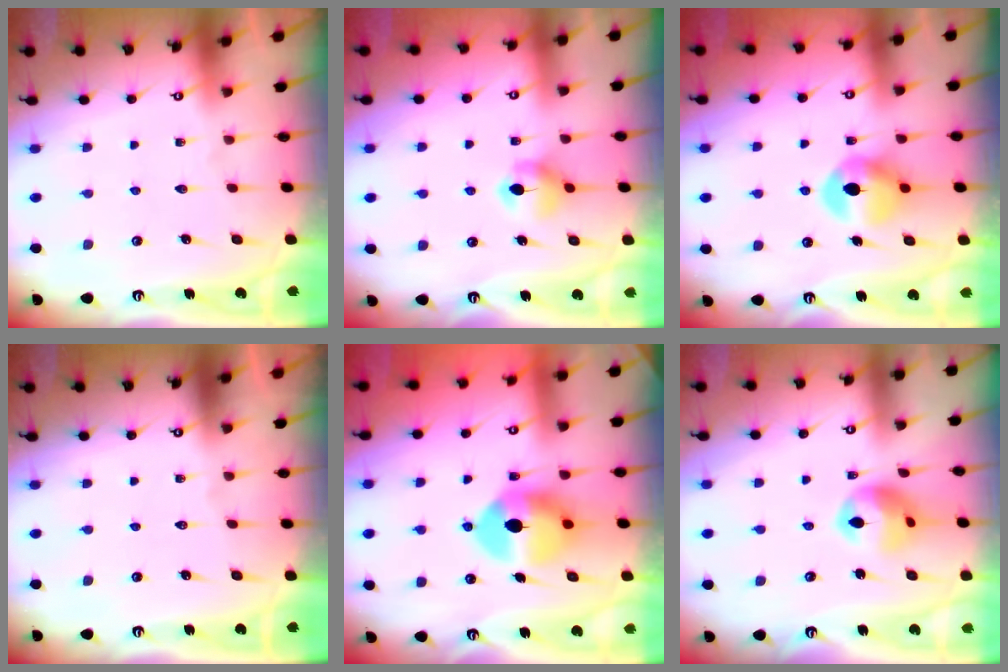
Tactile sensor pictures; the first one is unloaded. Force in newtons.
{"total": 5.7, "press": 5.6, "slide": 0.6}
{"total": 10.2, "press": 10.2, "slide": 0.6}
{"total": 0.0}
{"total": 11.2, "press": 11.1, "slide": 1.7}
{"total": 11.2, "press": 11.2, "slide": 0.8}